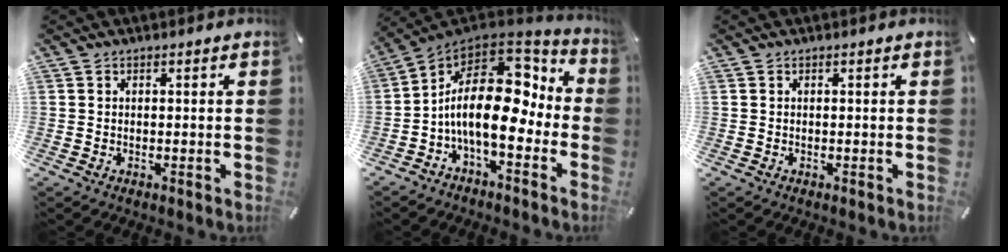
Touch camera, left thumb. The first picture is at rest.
{"total": 19.2, "force": [-0.5, 10.0, 16.4], "torque": [-0.294, -0.012, -0.004]}
{"total": 0.0}